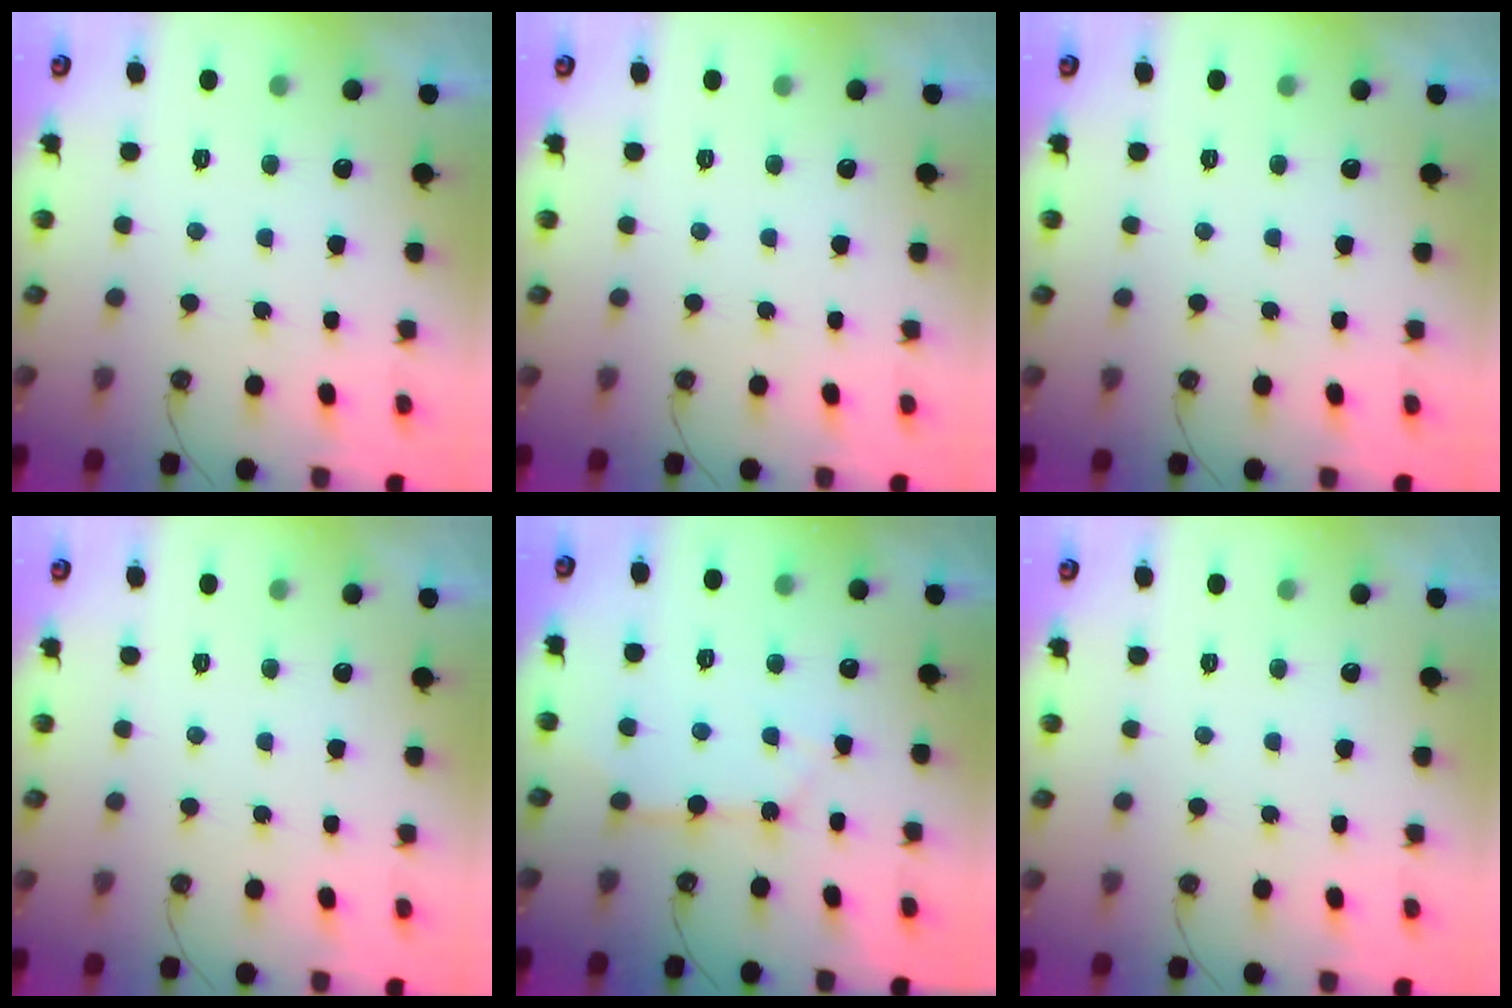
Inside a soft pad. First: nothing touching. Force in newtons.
{"total": 0.0}
{"total": 0.0}
{"total": 0.0}
{"total": 5.8, "press": 5.8, "slide": 0.5}
{"total": 0.0}